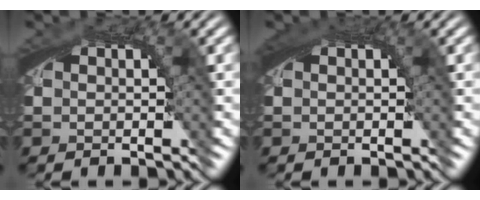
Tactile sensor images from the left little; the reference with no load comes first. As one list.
[{"total": 1.1, "force": [0.4, 0.0, 1.0], "torque": [-0.016, 0.003, 0.008]}]